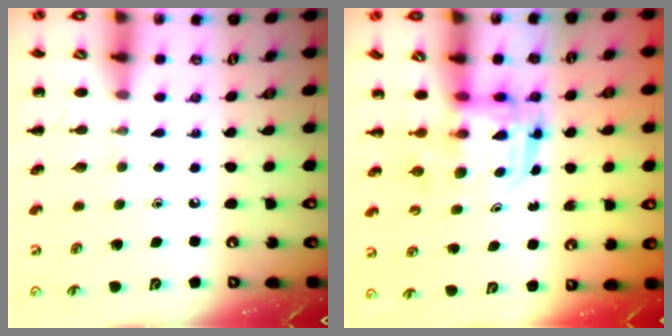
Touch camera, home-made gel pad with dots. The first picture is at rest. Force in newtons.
{"total": 3.0, "press": 3.0, "slide": 0.3}